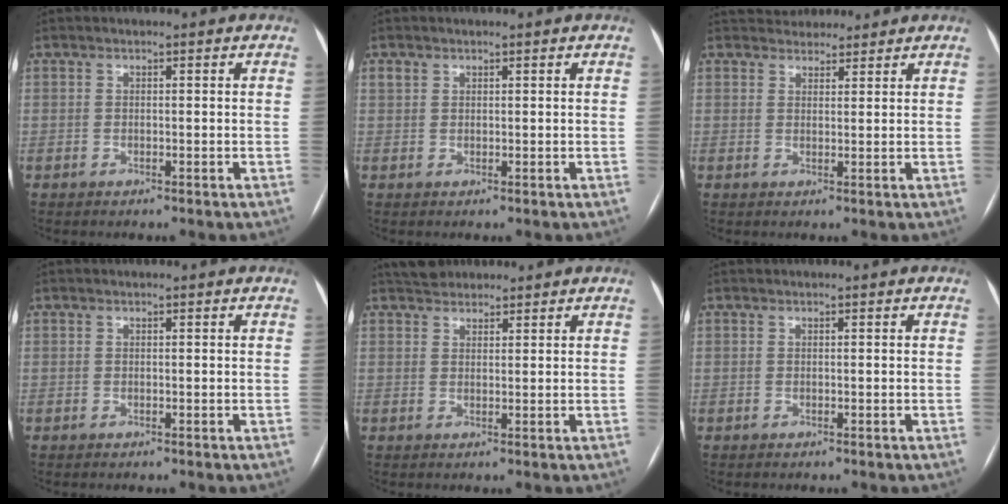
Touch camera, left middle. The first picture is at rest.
{"total": 1.1, "force": [0.7, 0.7, 0.2], "torque": [-0.005, 0.006, 0.015]}
{"total": 5.2, "force": [4.8, 2.0, 0.7], "torque": [-0.004, 0.022, 0.070]}
{"total": 0.0}
{"total": 3.8, "force": [3.4, 1.6, 0.6], "torque": [-0.012, 0.022, 0.057]}
{"total": 0.0}